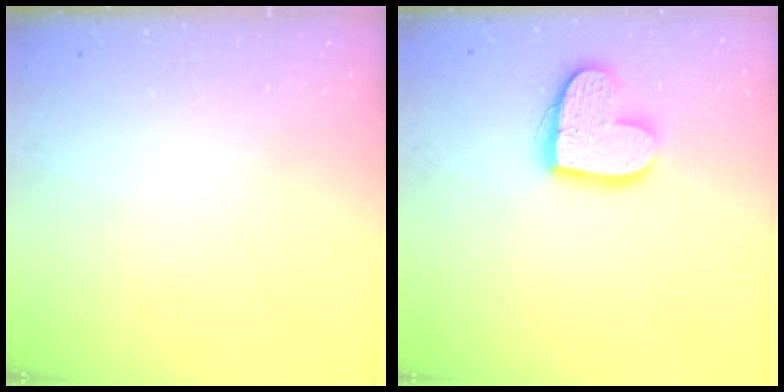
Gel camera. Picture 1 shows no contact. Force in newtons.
{"total": 13.2, "press": 13.1, "slide": 0.7}